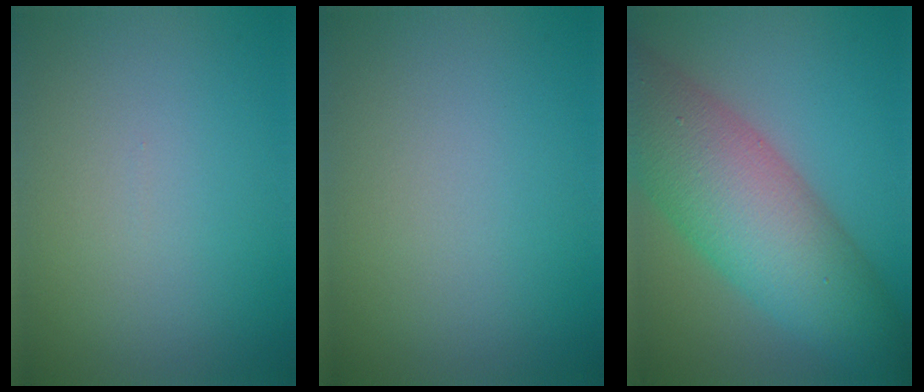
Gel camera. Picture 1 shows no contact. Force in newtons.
{"total": 0.0}
{"total": 10.9, "press": 10.9, "slide": 0.3}